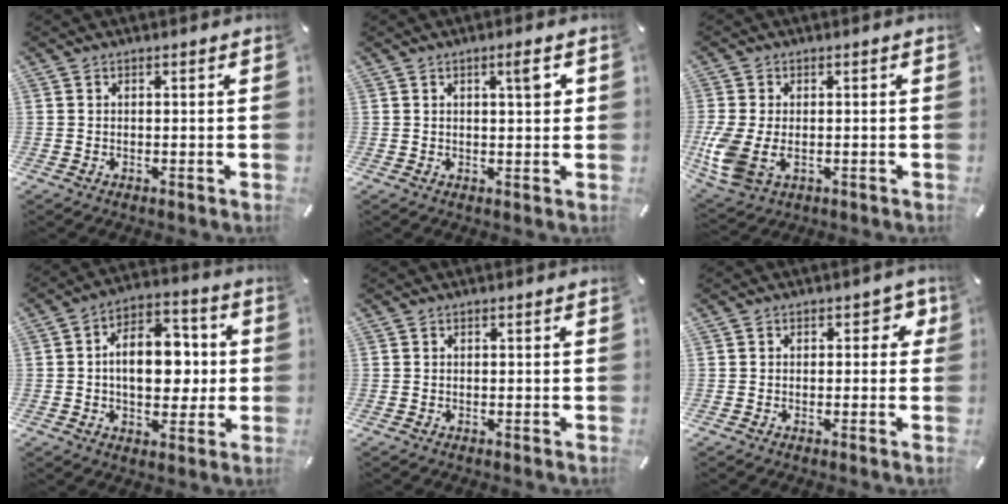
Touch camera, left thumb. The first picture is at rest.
{"total": 4.3, "force": [1.4, 1.2, 3.9], "torque": [-0.055, -0.005, 0.016]}
{"total": 8.2, "force": [-1.5, 5.5, 5.9], "torque": [-0.149, -0.007, -0.024]}
{"total": 14.0, "force": [0.1, 9.0, 10.7], "torque": [-0.159, 0.001, 0.005]}
{"total": 0.0}
{"total": 3.4, "force": [0.3, 2.4, 2.4], "torque": [-0.024, 0.004, -0.003]}